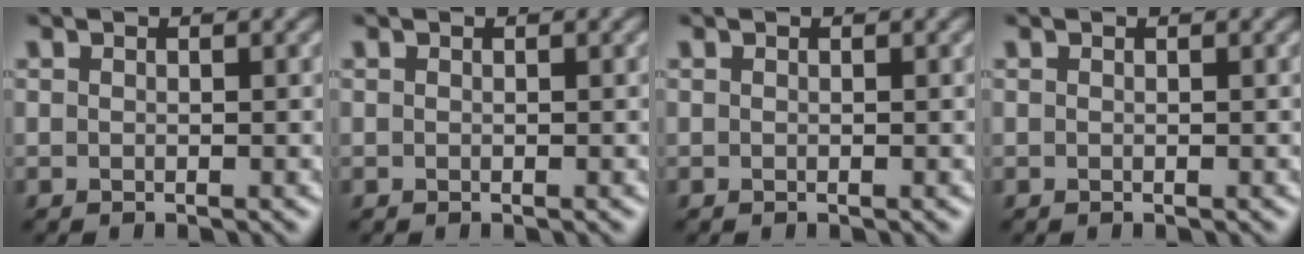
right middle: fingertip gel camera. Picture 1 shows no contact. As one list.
[{"total": 0.0}, {"total": 0.0}, {"total": 0.0}]